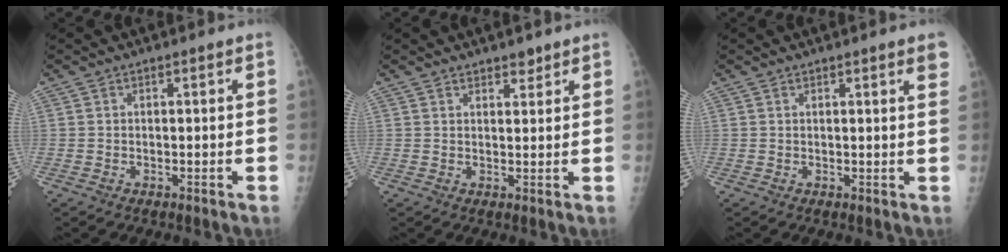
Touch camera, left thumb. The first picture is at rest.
{"total": 2.2, "force": [1.9, 0.9, 0.8], "torque": [0.003, -0.011, 0.026]}
{"total": 2.3, "force": [1.6, 0.1, 1.6], "torque": [-0.016, -0.004, 0.015]}